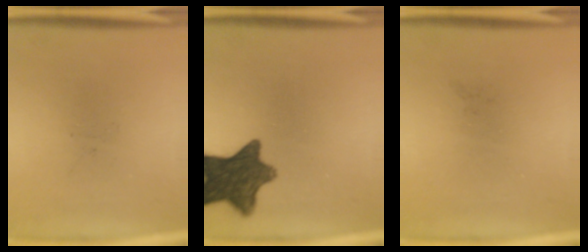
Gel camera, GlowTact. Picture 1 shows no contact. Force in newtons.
{"total": 11.4}
{"total": 0.0}